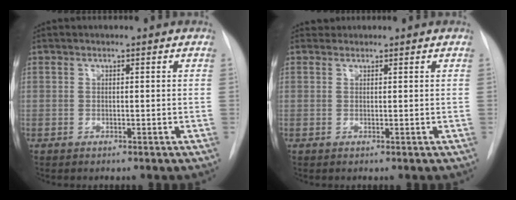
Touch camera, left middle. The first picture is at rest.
{"total": 0.8, "force": [0.7, 0.3, -0.3], "torque": [-0.001, 0.008, 0.012]}